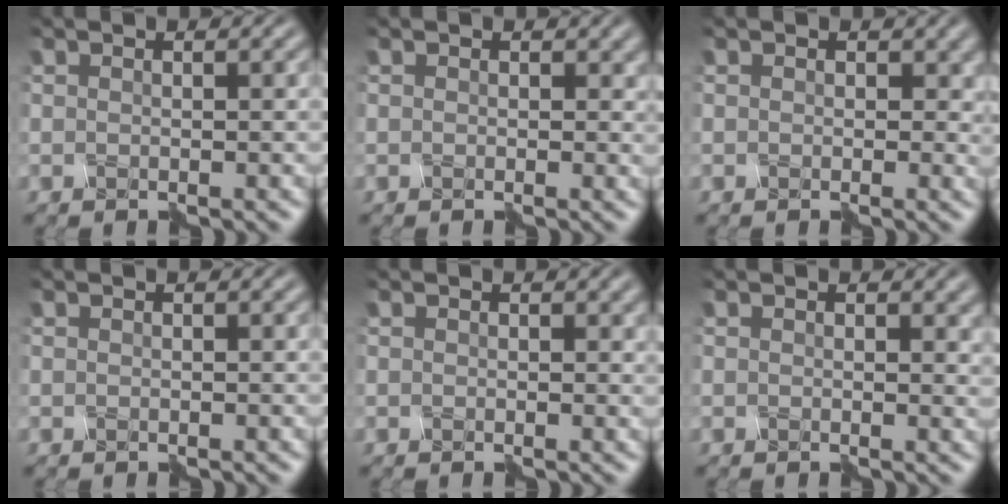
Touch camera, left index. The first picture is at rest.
{"total": 1.8, "force": [0.3, 1.5, 0.9], "torque": [-0.016, -0.001, 0.005]}
{"total": 2.7, "force": [0.3, 2.2, 1.4], "torque": [-0.025, -0.003, 0.002]}
{"total": 0.0}
{"total": 1.0, "force": [0.2, 0.8, 0.6], "torque": [-0.009, 0.003, 0.005]}
{"total": 2.0, "force": [0.6, 1.4, 1.3], "torque": [-0.018, 0.000, 0.011]}